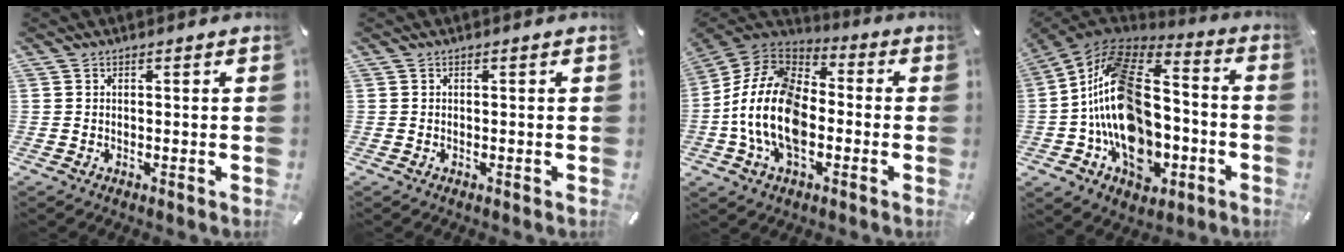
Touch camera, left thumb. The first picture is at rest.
{"total": 0.0}
{"total": 17.2, "force": [-5.2, 11.0, 12.2], "torque": [-0.275, 0.022, -0.102]}
{"total": 23.5, "force": [-3.1, 16.6, 16.4], "torque": [-0.304, 0.010, -0.050]}